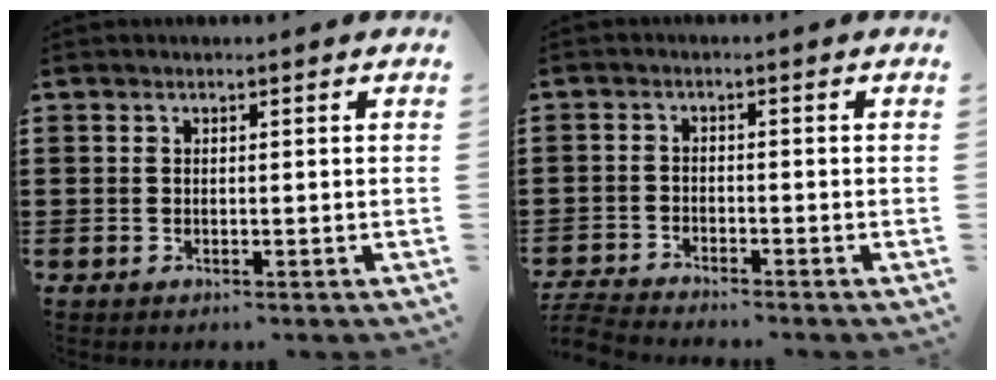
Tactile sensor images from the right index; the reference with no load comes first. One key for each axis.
{"total": 3.2, "fx": -3.2, "fy": 0.1, "fz": 0.2, "tx": -0.020, "ty": -0.005, "tz": -0.072}